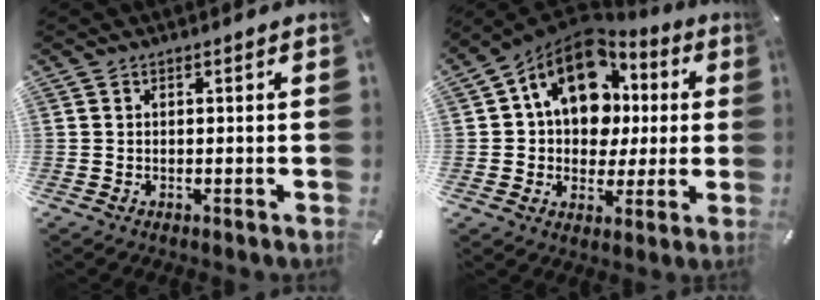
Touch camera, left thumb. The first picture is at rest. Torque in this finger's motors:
{"motor_torque": [0.71, 1.37, 2.36, -0.41, 0.13]}